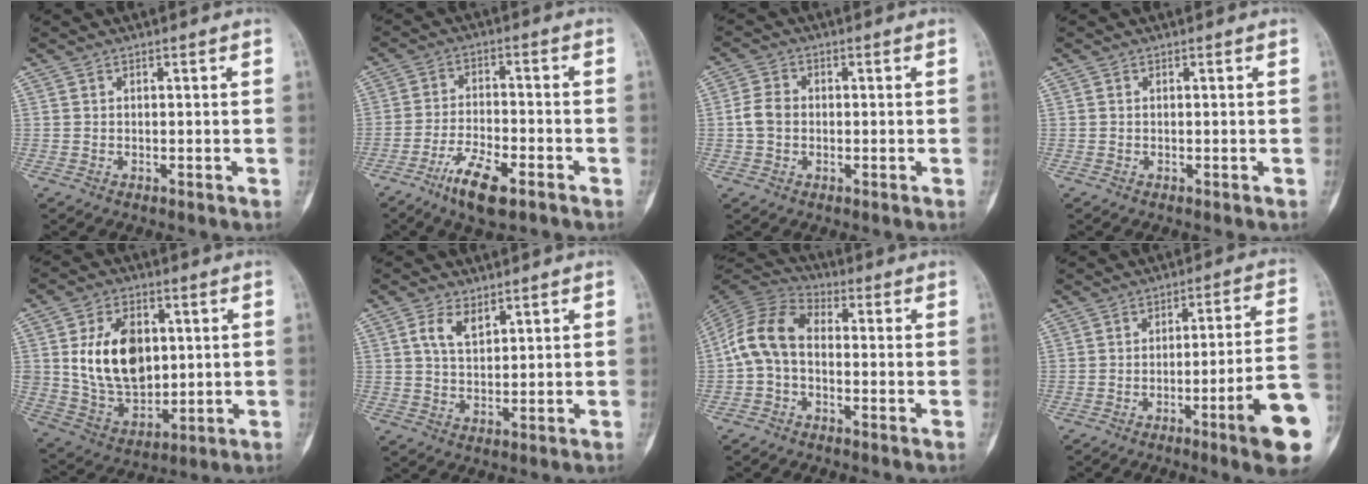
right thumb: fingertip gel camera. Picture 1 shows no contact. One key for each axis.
{"total": 9.1, "fx": -5.6, "fy": 3.1, "fz": 6.5, "tx": -0.119, "ty": 0.021, "tz": -0.098}
{"total": 4.4, "fx": -0.4, "fy": 3.5, "fz": 2.5, "tx": -0.043, "ty": 0.011, "tz": -0.014}
{"total": 0.0}
{"total": 16.7, "fx": 2.9, "fy": 11.4, "fz": 11.8, "tx": -0.161, "ty": -0.013, "tz": 0.066}
{"total": 4.9, "fx": 2.5, "fy": 2.7, "fz": 3.2, "tx": -0.047, "ty": -0.010, "tz": 0.048}
{"total": 9.6, "fx": -1.1, "fy": 6.7, "fz": 6.9, "tx": -0.129, "ty": 0.029, "tz": -0.038}
{"total": 14.5, "fx": -5.7, "fy": 1.0, "fz": 13.3, "tx": -0.153, "ty": 0.026, "tz": -0.082}